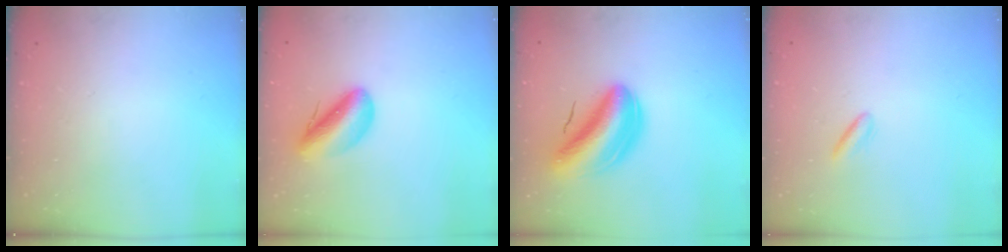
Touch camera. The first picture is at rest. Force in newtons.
{"total": 10.1, "press": 9.7, "slide": 2.8}
{"total": 12.7, "press": 12.1, "slide": 3.7}
{"total": 1.9, "press": 1.7, "slide": 0.9}